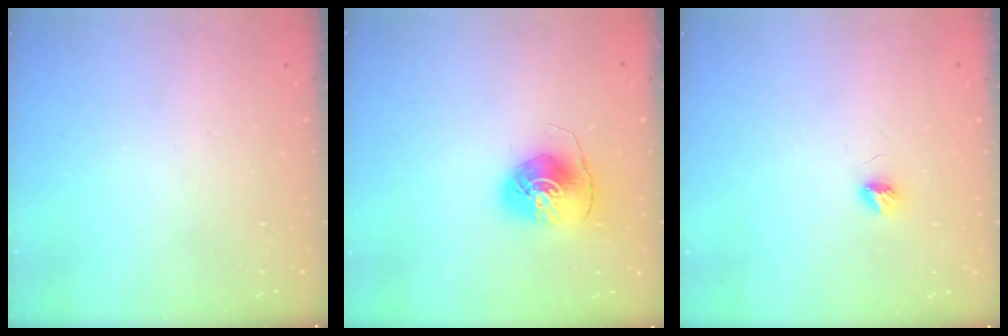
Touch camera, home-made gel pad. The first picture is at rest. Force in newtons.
{"total": 7.6, "press": 7.6, "slide": 0.3}
{"total": 3.4, "press": 3.4, "slide": 0.4}